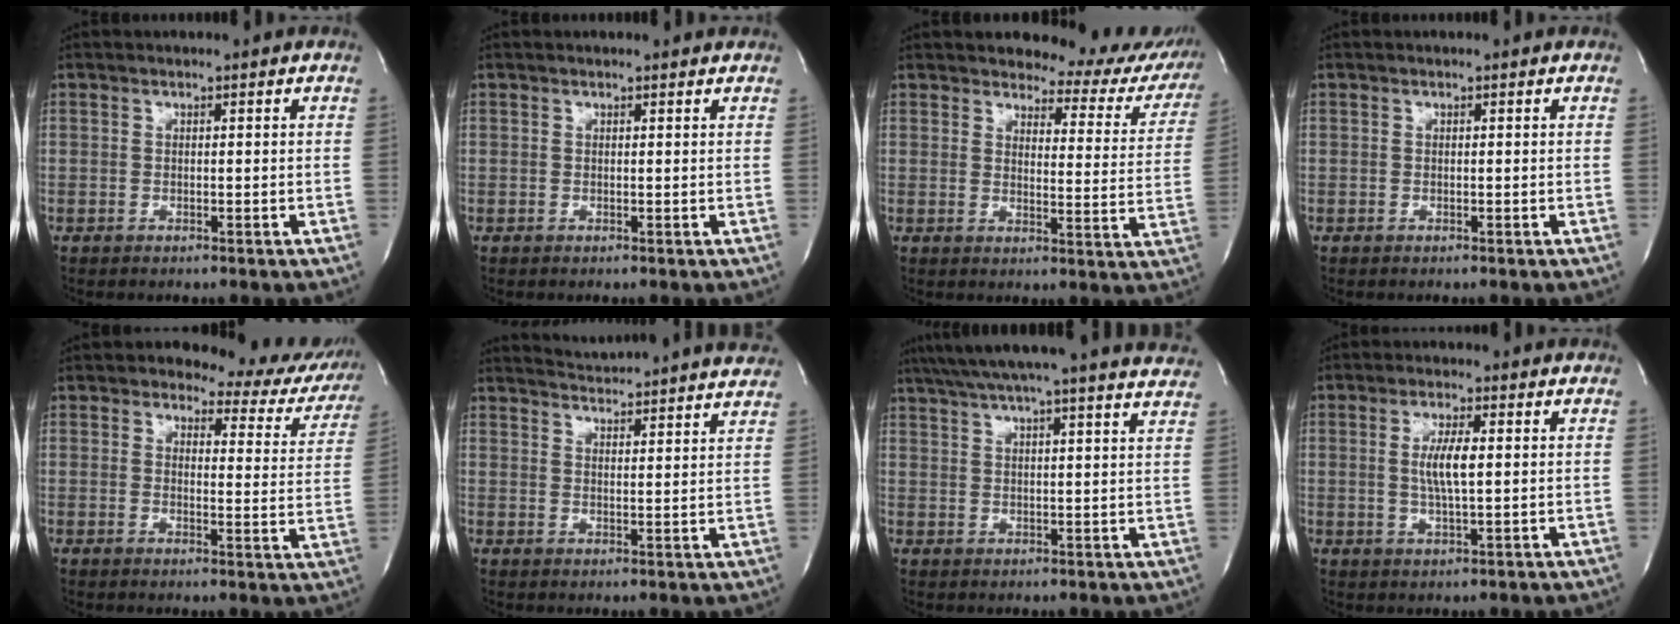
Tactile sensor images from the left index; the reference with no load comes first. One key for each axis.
{"total": 1.7, "fx": 1.7, "fy": 0.3, "fz": 0.3, "tx": -0.013, "ty": 0.005, "tz": 0.014}
{"total": 14.2, "fx": 13.2, "fy": 4.3, "fz": 2.9, "tx": -0.001, "ty": -0.056, "tz": 0.123}
{"total": 0.0}
{"total": 12.3, "fx": 10.8, "fy": 4.9, "fz": 3.4, "tx": -0.008, "ty": -0.027, "tz": 0.094}
{"total": 17.3, "fx": 16.8, "fy": 0.0, "fz": 4.2, "tx": -0.070, "ty": -0.042, "tz": 0.208}
{"total": 25.8, "fx": 23.3, "fy": 0.5, "fz": 11.1, "tx": -0.187, "ty": -0.018, "tz": 0.292}
{"total": 5.0, "fx": 0.5, "fy": 0.7, "fz": 5.0, "tx": -0.099, "ty": -0.003, "tz": 0.009}